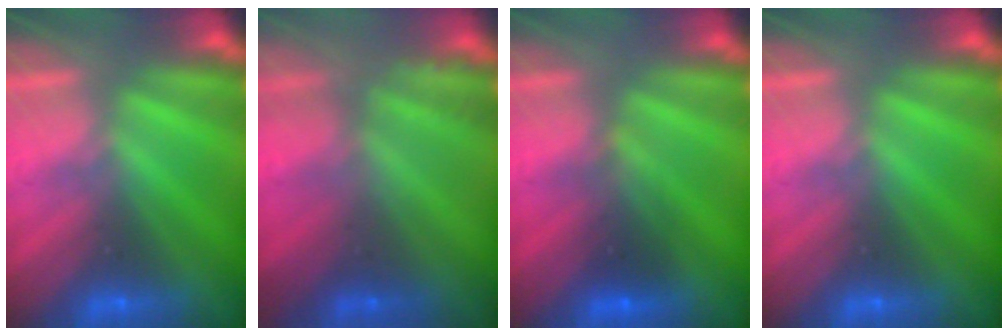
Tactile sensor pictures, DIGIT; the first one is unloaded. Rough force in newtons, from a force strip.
{"total": 2.2}
{"total": 2.8}
{"total": 0.0}